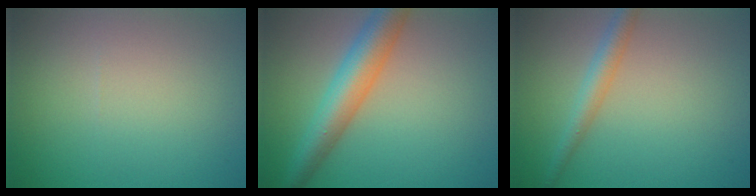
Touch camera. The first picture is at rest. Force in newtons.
{"total": 6.0, "press": 6.0, "slide": 0.2}
{"total": 2.5, "press": 2.5, "slide": 0.0}